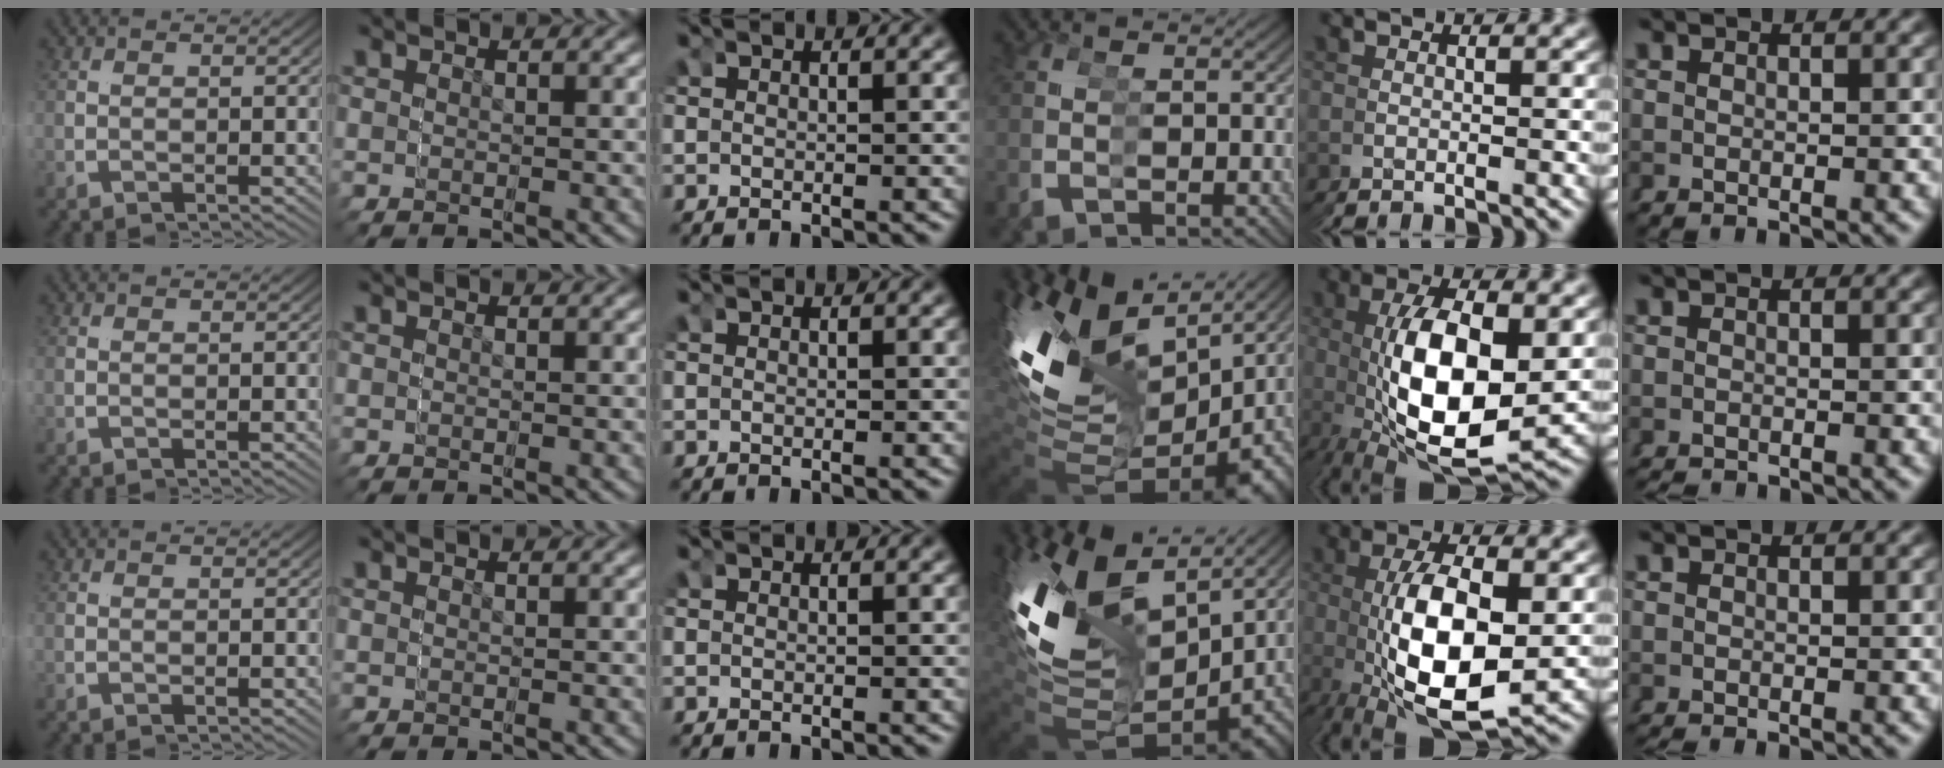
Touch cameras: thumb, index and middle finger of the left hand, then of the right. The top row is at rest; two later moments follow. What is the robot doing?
{"motion": "grasp_and_lifting", "object": "markers"}